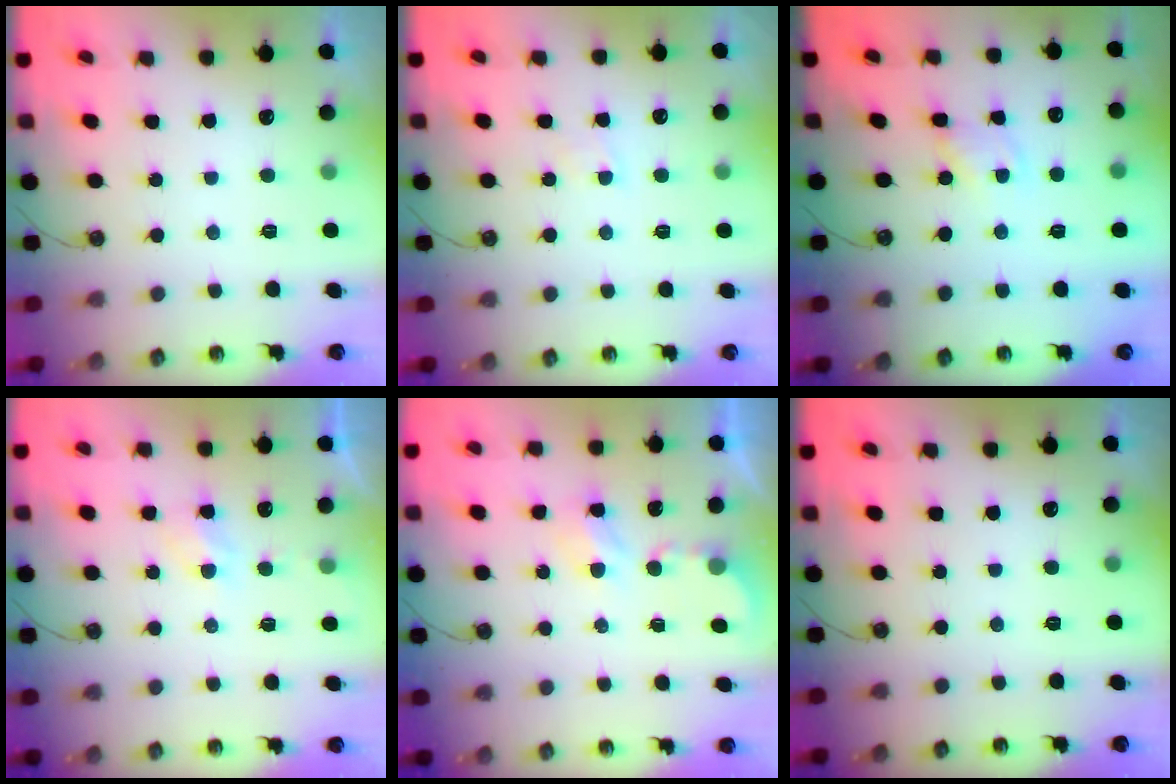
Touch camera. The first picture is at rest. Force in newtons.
{"total": 2.8, "press": 2.8, "slide": 0.3}
{"total": 1.6, "press": 1.6, "slide": 0.2}
{"total": 3.8, "press": 3.7, "slide": 0.6}
{"total": 3.9, "press": 3.8, "slide": 0.6}
{"total": 0.0}